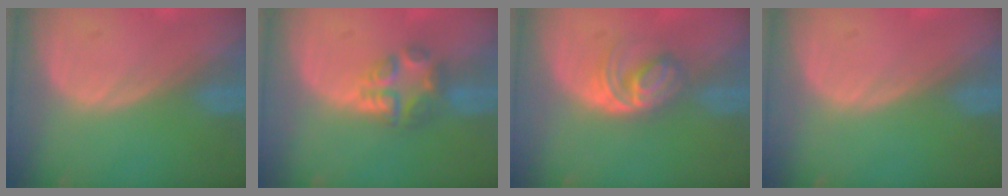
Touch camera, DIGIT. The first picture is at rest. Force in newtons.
{"total": 6.0, "press": 5.2, "slide": 3.1}
{"total": 6.2, "press": 5.2, "slide": 3.4}
{"total": 0.0}